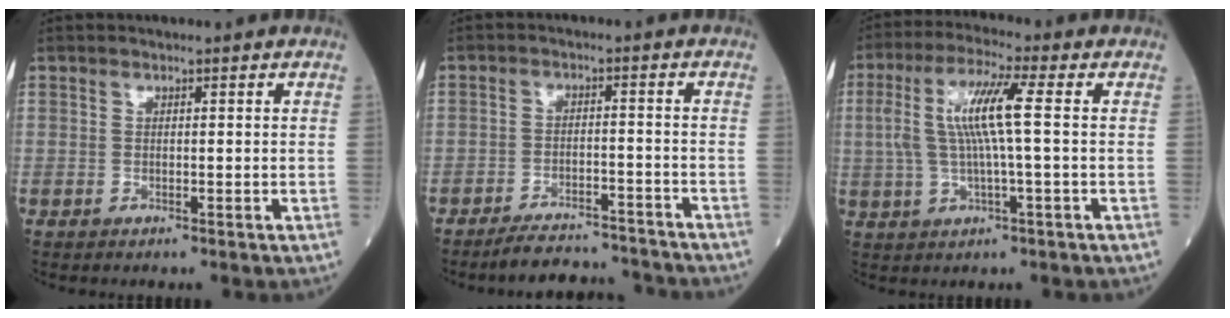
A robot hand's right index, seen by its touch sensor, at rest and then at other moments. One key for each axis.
{"total": 9.7, "fx": -9.5, "fy": 1.4, "fz": 1.8, "tx": -0.023, "ty": 0.009, "tz": -0.136}
{"total": 8.9, "fx": 1.0, "fy": 0.3, "fz": 8.8, "tx": -0.186, "ty": 0.016, "tz": 0.018}